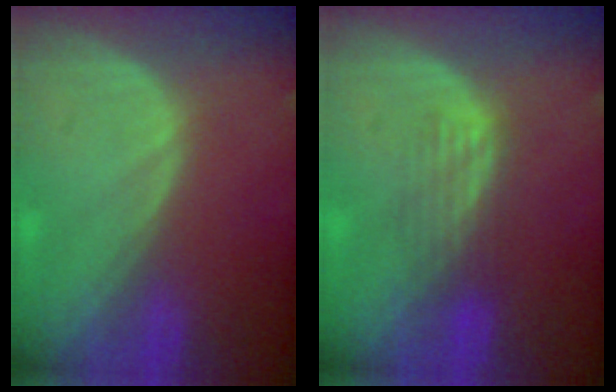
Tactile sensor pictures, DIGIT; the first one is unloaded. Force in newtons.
{"total": 3.5, "press": 3.5, "slide": 0.0}